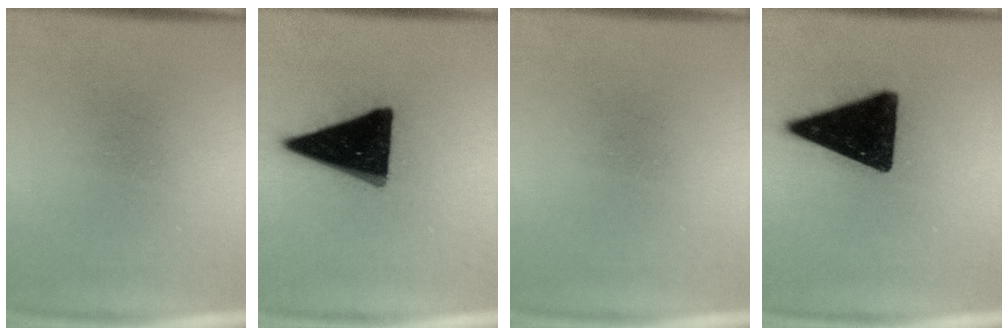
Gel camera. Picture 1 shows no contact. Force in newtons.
{"total": 18.4}
{"total": 0.0}
{"total": 17.2}